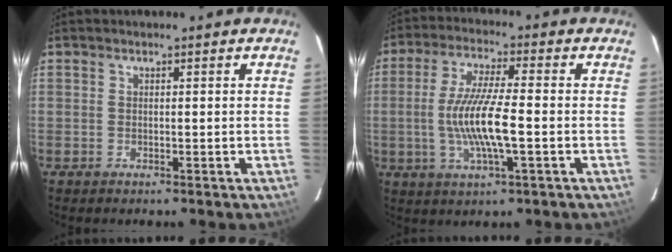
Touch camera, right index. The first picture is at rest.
{"total": 11.2, "force": [-1.9, 1.4, 11.0], "torque": [-0.214, -0.006, -0.036]}